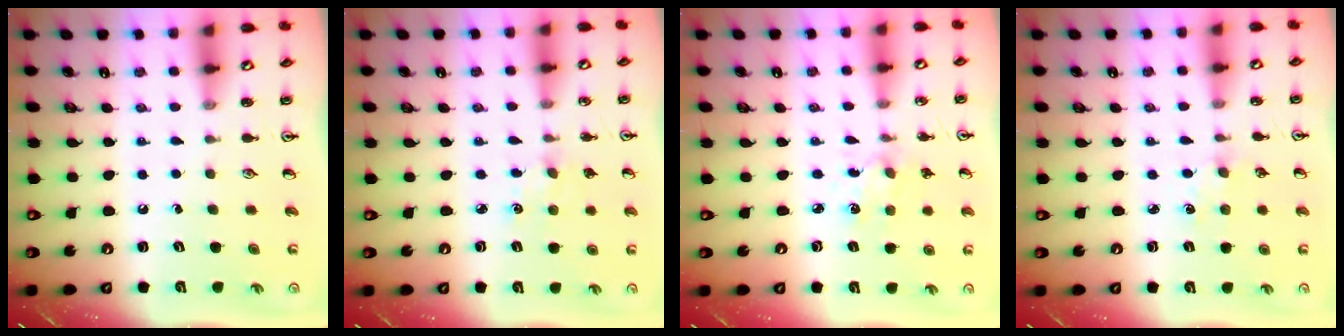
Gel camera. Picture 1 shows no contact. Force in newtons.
{"total": 4.2, "press": 4.1, "slide": 0.6}
{"total": 2.5, "press": 2.4, "slide": 0.6}
{"total": 2.3, "press": 2.3, "slide": 0.3}